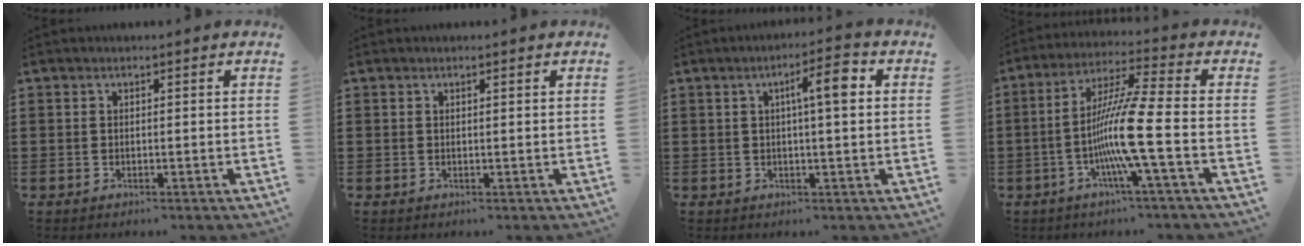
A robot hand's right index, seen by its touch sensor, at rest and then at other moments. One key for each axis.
{"total": 0.0}
{"total": 5.2, "fx": 1.1, "fy": 0.9, "fz": 5.0, "tx": -0.081, "ty": 0.001, "tz": 0.010}
{"total": 10.9, "fx": -3.1, "fy": -0.4, "fz": 10.5, "tx": -0.215, "ty": -0.015, "tz": -0.070}